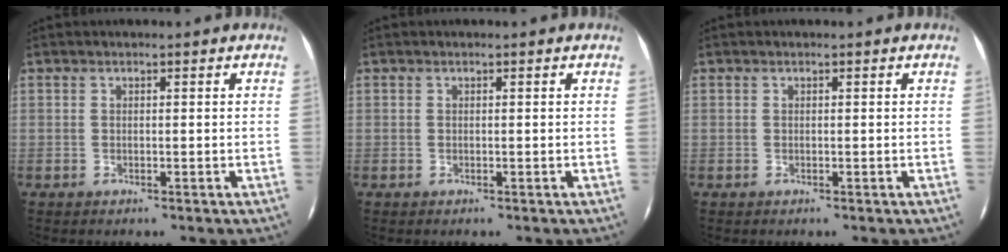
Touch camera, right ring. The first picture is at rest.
{"total": 0.0}
{"total": 0.0}